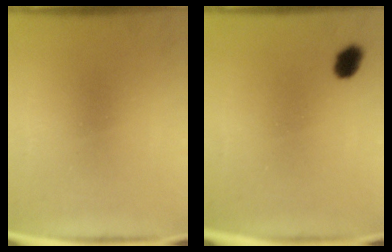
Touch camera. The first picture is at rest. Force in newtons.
{"total": 3.2}